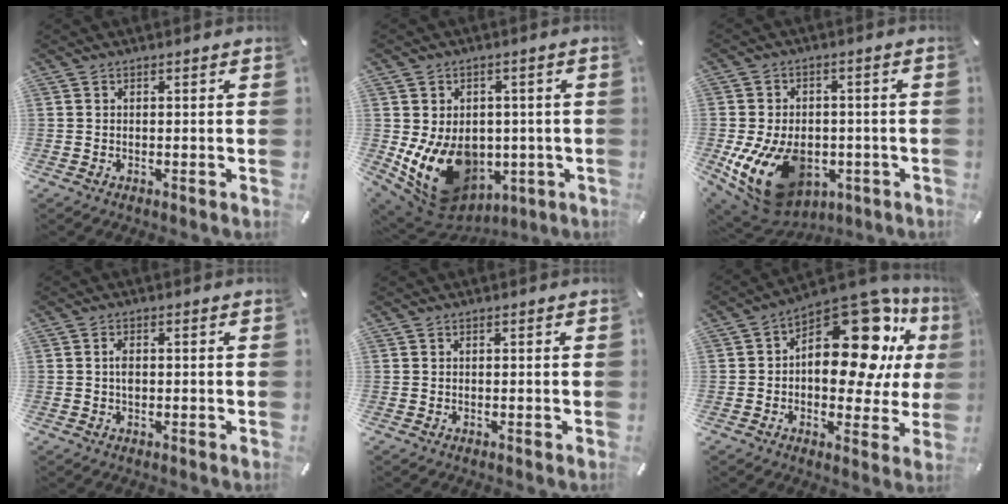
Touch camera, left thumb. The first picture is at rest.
{"total": 14.4, "force": [-2.3, 11.7, 8.1], "torque": [-0.142, -0.014, -0.030]}
{"total": 17.5, "force": [-5.1, 12.2, 11.5], "torque": [-0.210, 0.018, -0.073]}
{"total": 2.1, "force": [0.0, 1.2, 1.8], "torque": [-0.035, 0.002, -0.002]}
{"total": 0.0}
{"total": 22.1, "force": [7.1, 12.5, 16.8], "torque": [-0.212, -0.055, 0.122]}